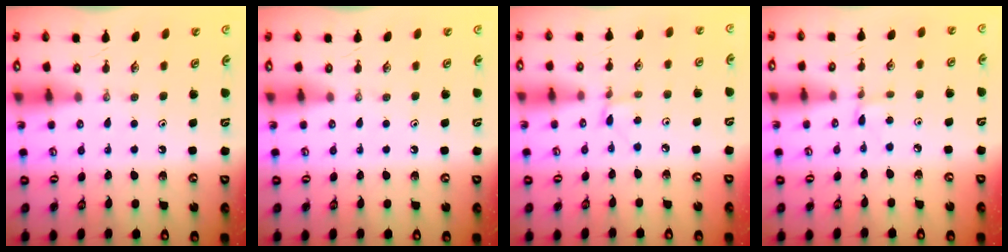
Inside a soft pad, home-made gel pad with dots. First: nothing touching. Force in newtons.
{"total": 0.0}
{"total": 2.0, "press": 2.0, "slide": 0.2}
{"total": 1.6, "press": 1.6, "slide": 0.2}